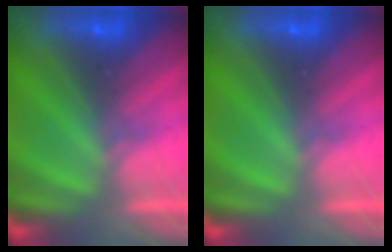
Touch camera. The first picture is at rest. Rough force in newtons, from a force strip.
{"total": 0.0}